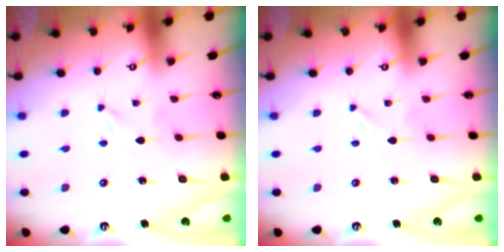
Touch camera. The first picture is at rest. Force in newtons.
{"total": 0.0}